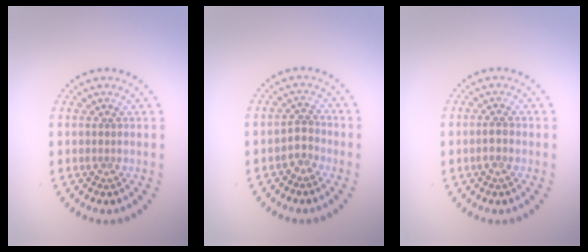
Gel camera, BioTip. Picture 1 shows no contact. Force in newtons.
{"total": 1.9, "press": 1.5, "slide": 1.2}
{"total": 1.1, "press": 1.1, "slide": 0.3}